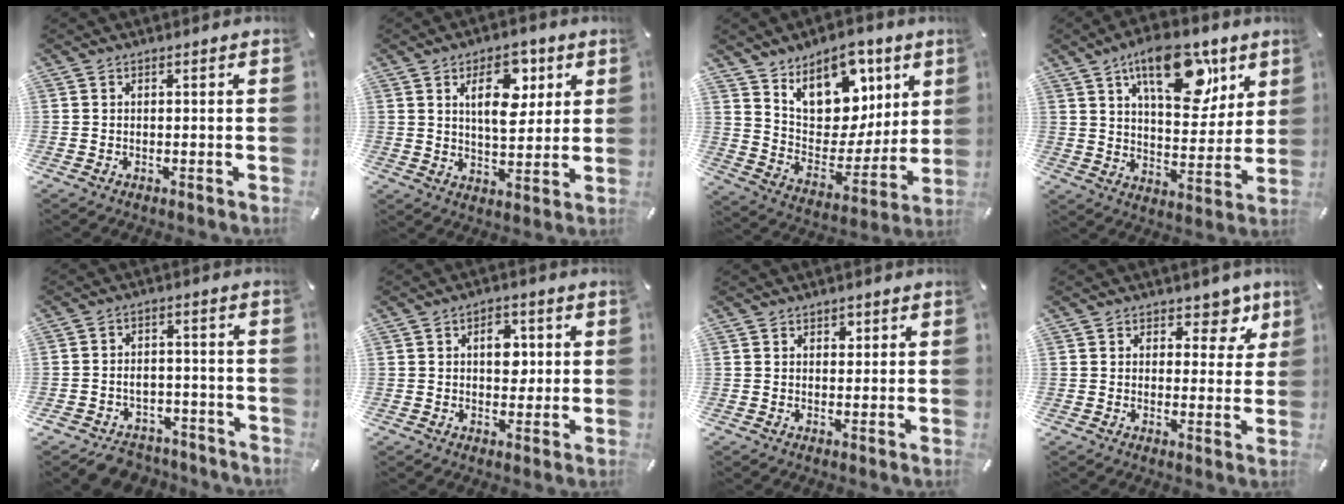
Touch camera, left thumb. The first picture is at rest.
{"total": 11.8, "force": [5.0, 6.5, 8.5], "torque": [-0.125, -0.006, 0.083]}
{"total": 15.8, "force": [9.9, 10.2, 6.7], "torque": [-0.110, -0.072, 0.186]}
{"total": 19.1, "force": [10.3, 9.6, 13.0], "torque": [-0.175, -0.043, 0.166]}
{"total": 5.8, "force": [-4.0, 4.0, 1.2], "torque": [-0.013, 0.031, -0.072]}
{"total": 6.3, "force": [1.0, 4.4, 4.4], "torque": [-0.049, -0.003, 0.008]}
{"total": 1.5, "force": [0.7, 1.2, 0.4], "torque": [0.006, -0.005, 0.010]}
{"total": 6.7, "force": [3.8, 4.5, 3.1], "torque": [-0.013, -0.026, 0.058]}